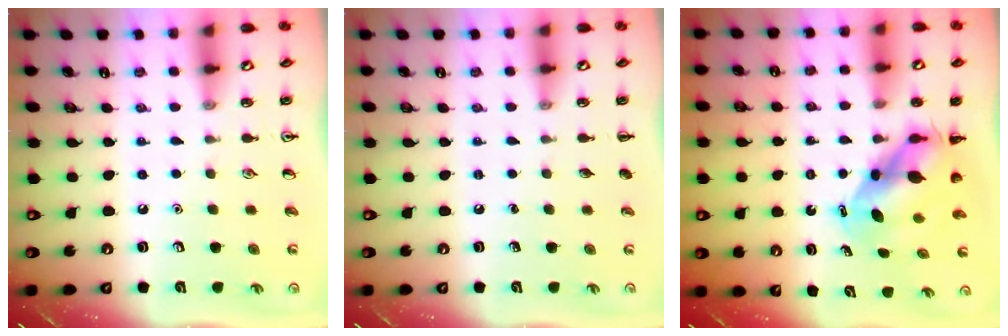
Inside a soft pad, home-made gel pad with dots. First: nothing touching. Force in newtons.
{"total": 0.0}
{"total": 6.6, "press": 6.3, "slide": 1.8}